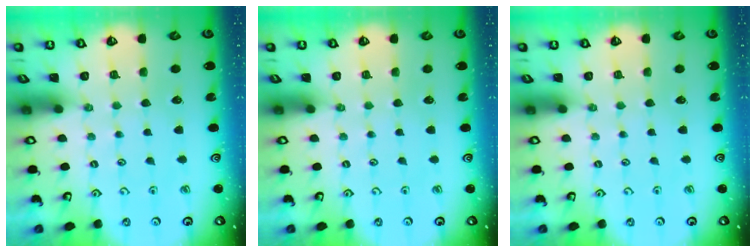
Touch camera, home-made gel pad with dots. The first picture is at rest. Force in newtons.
{"total": 0.0}
{"total": 0.0}